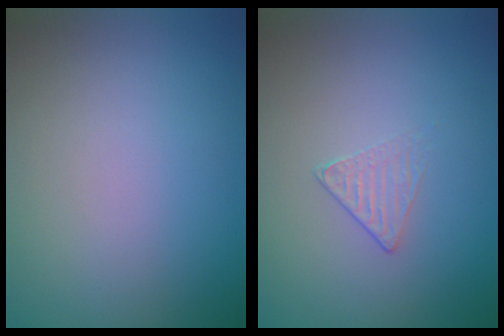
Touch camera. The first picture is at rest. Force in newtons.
{"total": 1.1, "press": 0.5, "slide": 1.0}